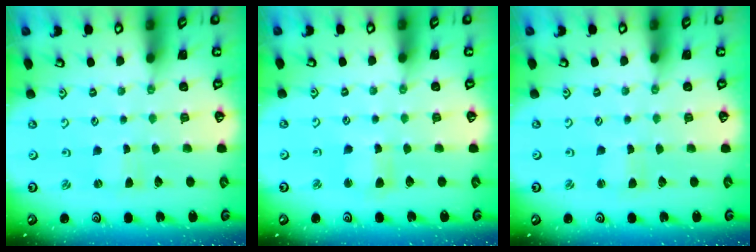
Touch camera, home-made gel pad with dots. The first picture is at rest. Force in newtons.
{"total": 3.8, "press": 3.7, "slide": 0.4}
{"total": 1.6, "press": 1.6, "slide": 0.3}